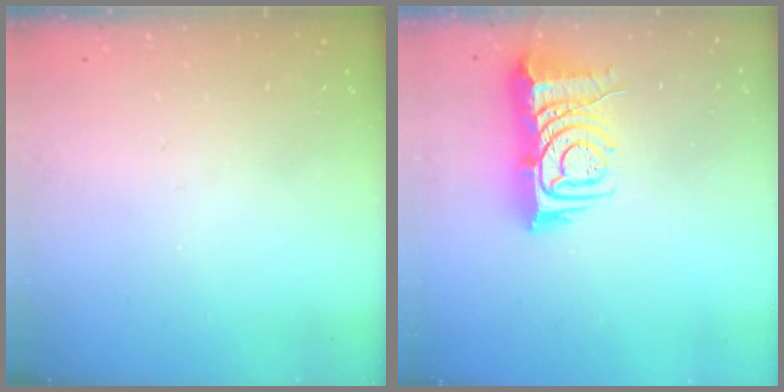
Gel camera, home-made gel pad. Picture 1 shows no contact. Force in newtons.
{"total": 9.5, "press": 9.4, "slide": 1.2}